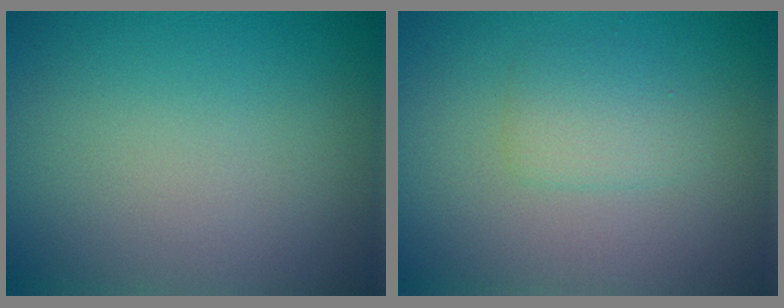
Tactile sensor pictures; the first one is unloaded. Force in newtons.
{"total": 1.9, "press": 1.9, "slide": 0.1}